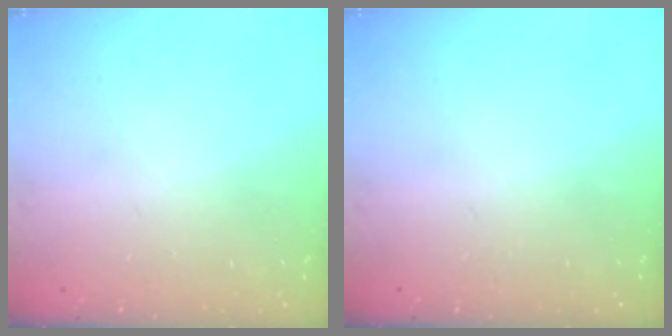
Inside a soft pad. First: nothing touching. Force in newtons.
{"total": 0.0}